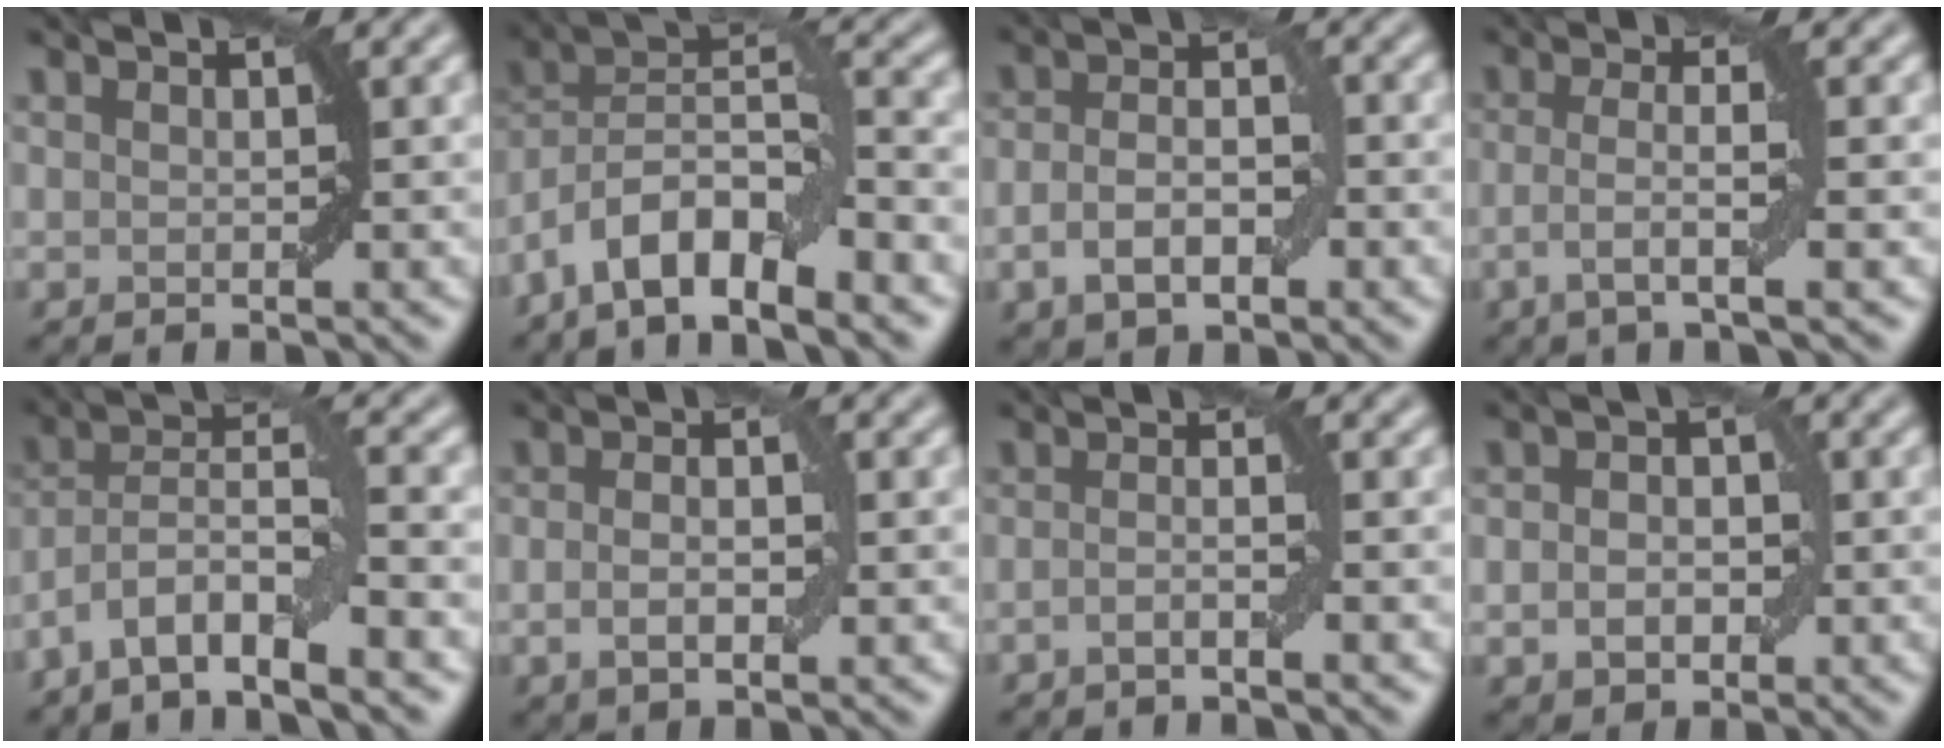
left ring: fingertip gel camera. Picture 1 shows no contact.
{"total": 8.7, "force": [-5.0, 2.7, 6.6], "torque": [-0.108, 0.014, -0.102]}
{"total": 4.5, "force": [-1.4, 2.4, 3.5], "torque": [-0.065, 0.002, -0.028]}
{"total": 3.5, "force": [-1.0, 0.5, 3.3], "torque": [-0.062, 0.003, -0.025]}
{"total": 6.8, "force": [-4.1, 1.4, 5.2], "torque": [-0.085, 0.013, -0.085]}
{"total": 3.6, "force": [-0.3, 1.5, 3.3], "torque": [-0.059, 0.001, -0.008]}
{"total": 1.6, "force": [-0.8, 0.2, 1.4], "torque": [-0.029, 0.003, -0.017]}
{"total": 3.6, "force": [-0.4, 2.6, 2.4], "torque": [-0.032, 0.001, -0.008]}